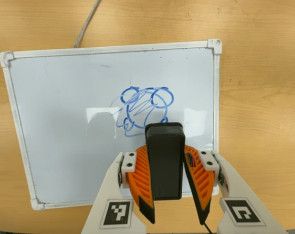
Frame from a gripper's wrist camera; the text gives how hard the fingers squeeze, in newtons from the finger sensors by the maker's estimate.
{"total": 8.1, "left": 6.8, "right": 9.3}